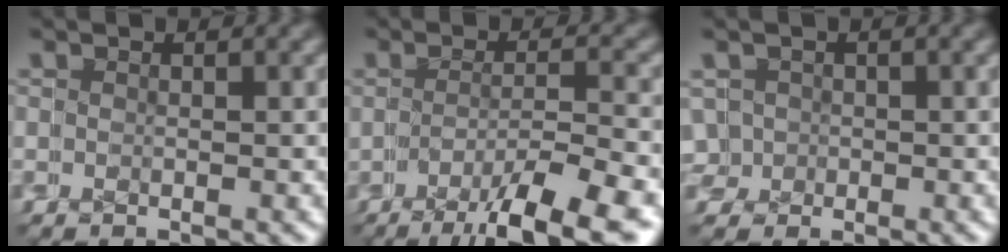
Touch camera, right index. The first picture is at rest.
{"total": 7.8, "force": [-6.3, 1.4, 4.4], "torque": [-0.040, -0.007, -0.084]}
{"total": 4.3, "force": [-0.7, 4.1, 0.9], "torque": [-0.017, 0.002, -0.020]}